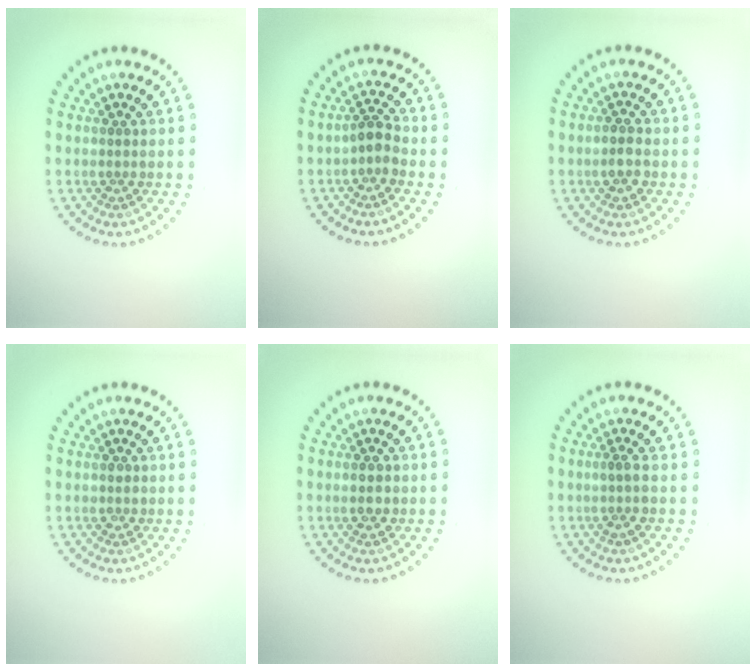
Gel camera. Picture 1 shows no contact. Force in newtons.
{"total": 1.7, "press": 1.4, "slide": 0.9}
{"total": 1.7, "press": 1.7, "slide": 0.3}
{"total": 0.9, "press": 0.9, "slide": 0.3}
{"total": 2.0, "press": 2.0, "slide": 0.1}
{"total": 1.2, "press": 1.0, "slide": 0.7}